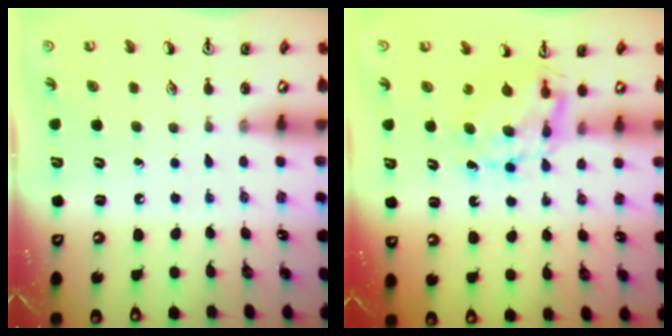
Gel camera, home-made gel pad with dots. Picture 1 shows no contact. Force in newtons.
{"total": 7.3, "press": 7.3, "slide": 0.8}